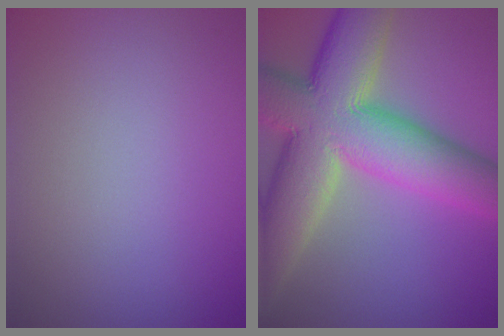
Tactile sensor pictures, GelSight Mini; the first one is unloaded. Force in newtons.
{"total": 14.0, "press": 14.0, "slide": 1.1}